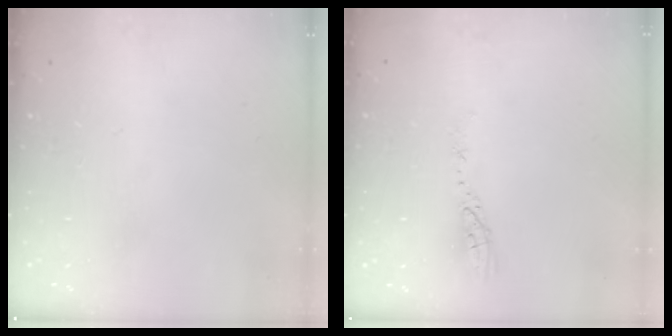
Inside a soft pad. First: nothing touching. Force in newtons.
{"total": 3.7, "press": 3.7, "slide": 0.3}